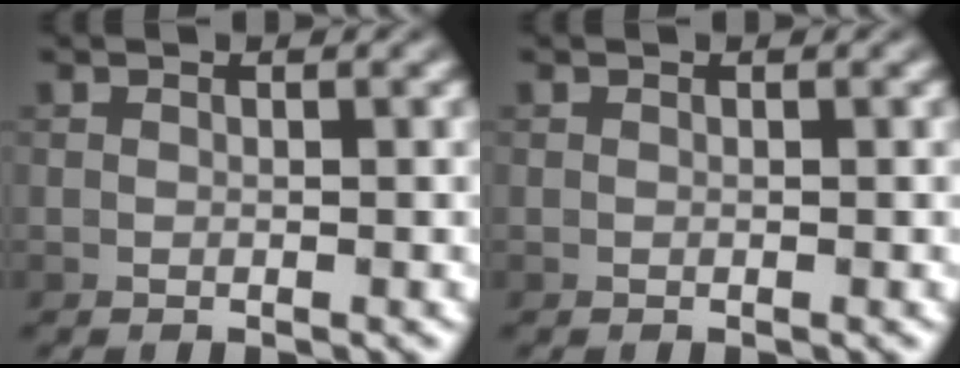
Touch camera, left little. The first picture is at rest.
{"total": 0.0}